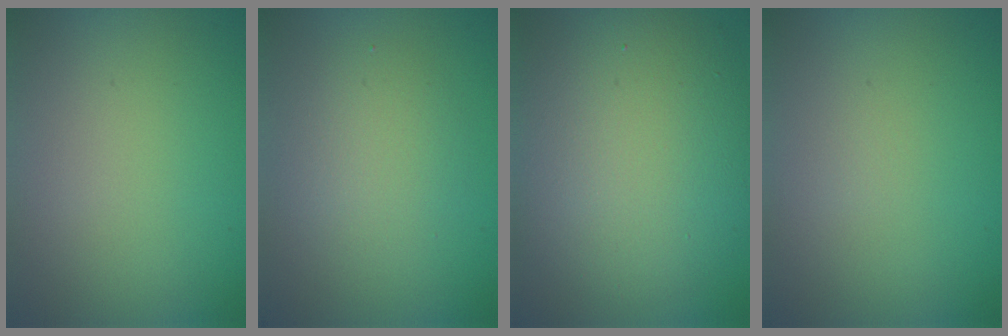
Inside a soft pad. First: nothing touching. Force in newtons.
{"total": 2.8, "press": 2.8, "slide": 0.2}
{"total": 10.5, "press": 10.5, "slide": 0.4}
{"total": 0.0}